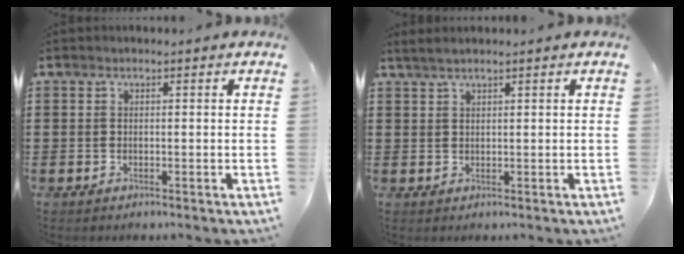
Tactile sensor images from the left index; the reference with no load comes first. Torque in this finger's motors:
{"motor_torque": [1.84, 0.30, 0.20, 0.03]}